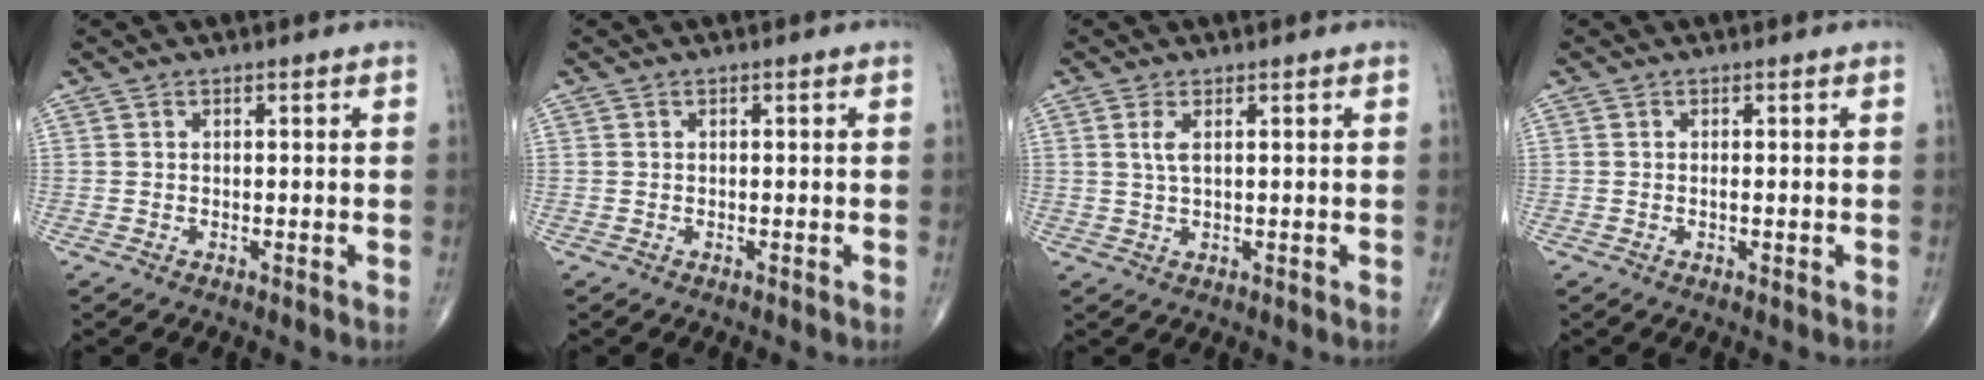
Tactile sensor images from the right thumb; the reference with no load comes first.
{"total": 0.0}
{"total": 2.4, "force": [0.8, 0.7, 2.1], "torque": [-0.051, 0.001, 0.023]}
{"total": 0.7, "force": [-0.1, 0.2, 0.7], "torque": [-0.009, -0.001, -0.003]}